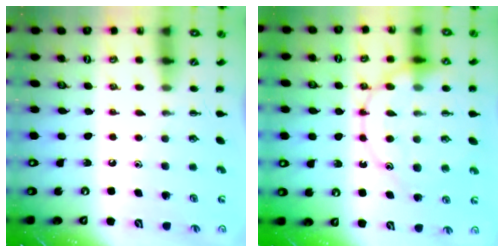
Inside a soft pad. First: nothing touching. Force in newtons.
{"total": 17.0, "press": 16.9, "slide": 1.9}